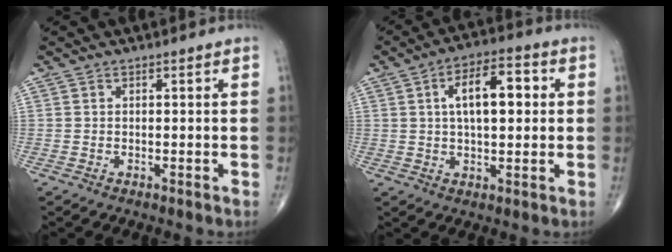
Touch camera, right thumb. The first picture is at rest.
{"total": 10.8, "force": [2.0, 5.0, 9.4], "torque": [-0.138, 0.015, 0.027]}